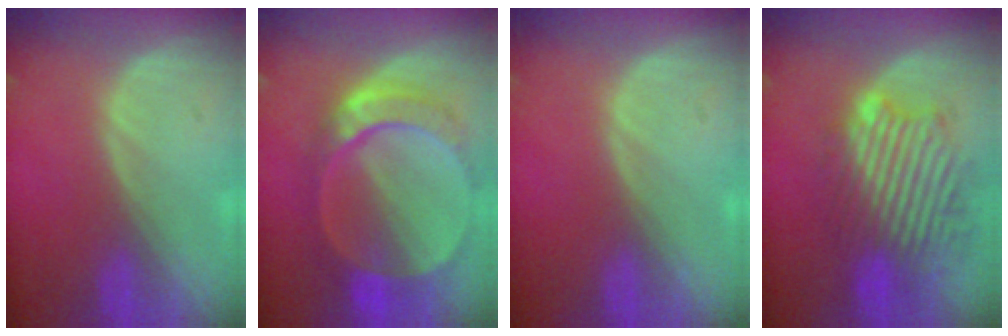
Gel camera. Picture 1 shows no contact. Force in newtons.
{"total": 9.6, "press": 8.3, "slide": 4.8}
{"total": 0.0}
{"total": 11.1, "press": 10.3, "slide": 4.0}